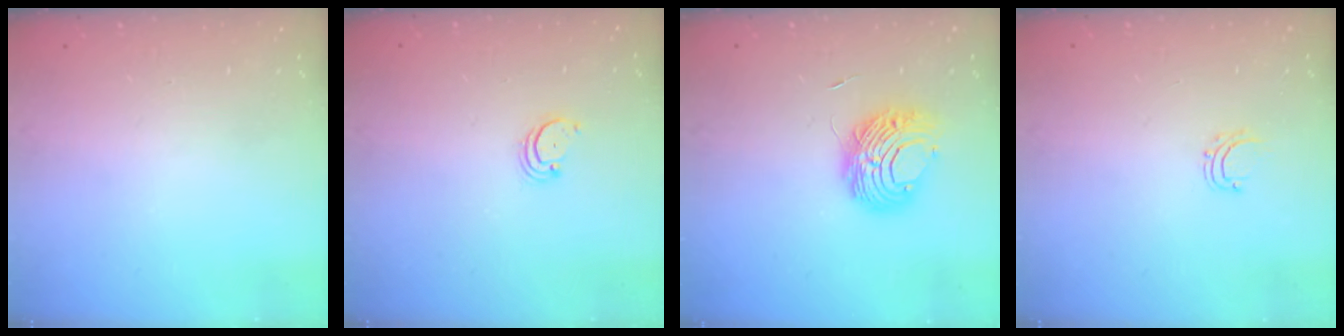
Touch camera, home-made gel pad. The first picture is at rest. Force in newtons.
{"total": 2.2, "press": 2.2, "slide": 0.2}
{"total": 9.2, "press": 9.2, "slide": 0.5}
{"total": 4.2, "press": 4.2, "slide": 0.3}